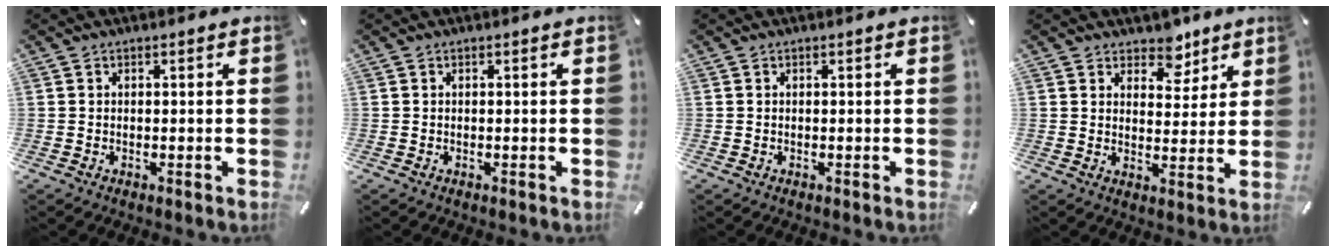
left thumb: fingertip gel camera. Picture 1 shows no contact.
{"total": 0.0}
{"total": 0.0}
{"total": 7.2, "force": [5.4, 4.7, 1.1], "torque": [-0.002, -0.041, 0.094]}